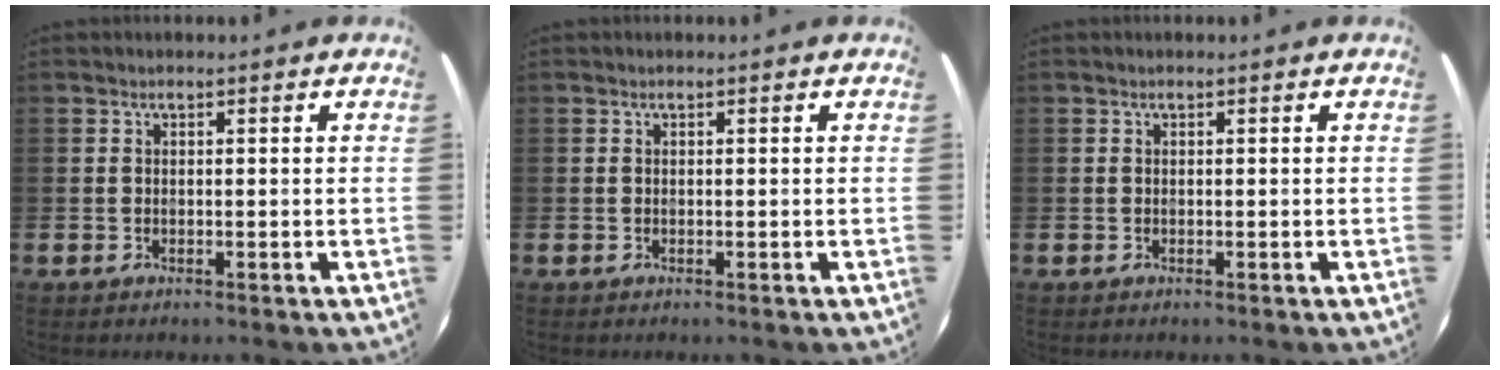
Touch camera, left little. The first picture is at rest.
{"total": 0.0}
{"total": 0.0}